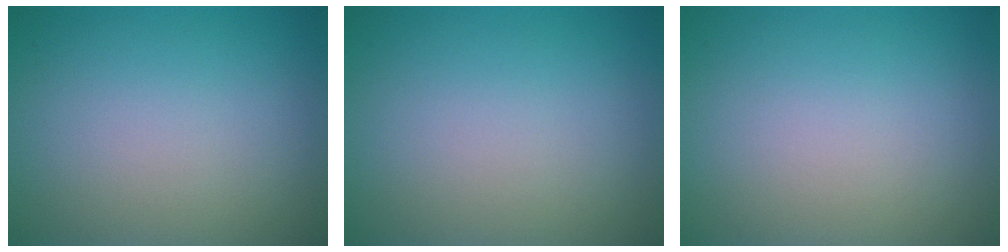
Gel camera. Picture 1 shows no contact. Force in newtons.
{"total": 0.0}
{"total": 0.0}